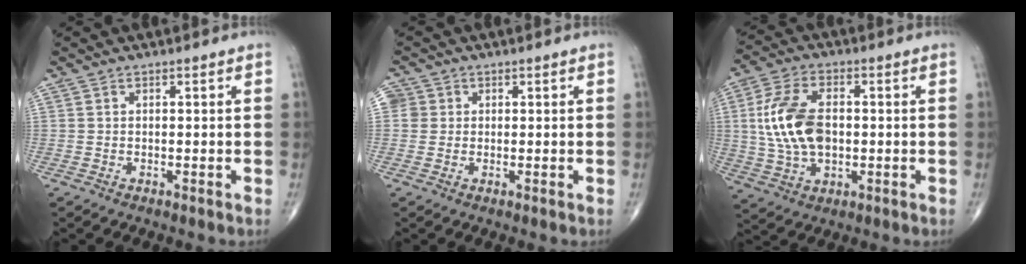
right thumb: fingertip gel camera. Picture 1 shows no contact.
{"total": 3.0, "force": [0.4, 2.9, 0.5], "torque": [0.011, 0.006, 0.006]}
{"total": 13.4, "force": [0.6, 7.9, 10.8], "torque": [-0.211, 0.008, 0.014]}